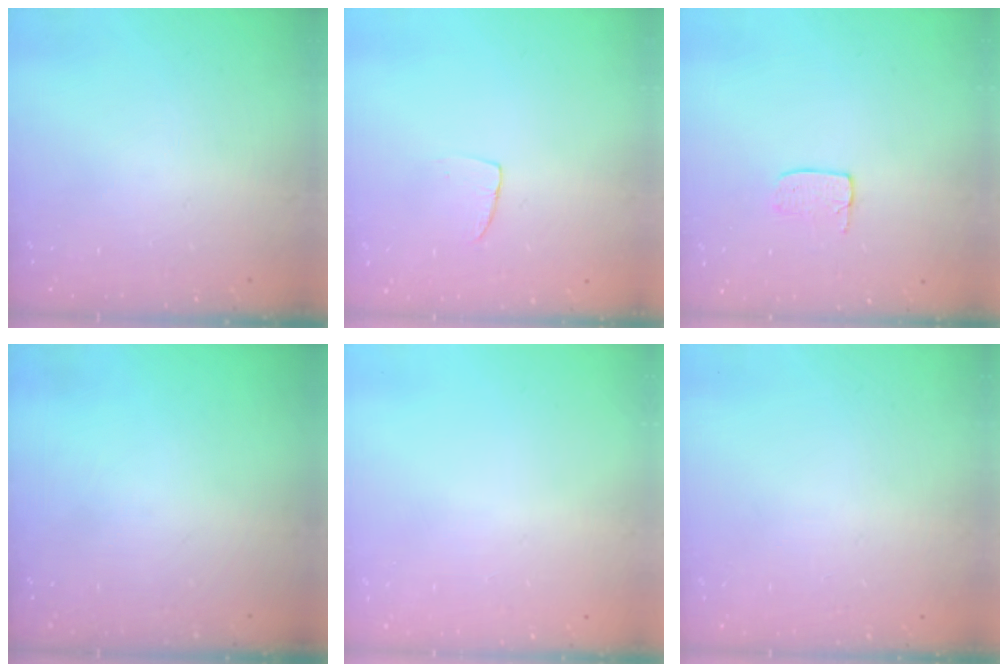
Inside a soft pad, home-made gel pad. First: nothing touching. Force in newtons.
{"total": 4.0, "press": 4.0, "slide": 0.3}
{"total": 3.7, "press": 3.7, "slide": 0.2}
{"total": 0.0}
{"total": 0.5, "press": 0.5, "slide": 0.1}
{"total": 0.0}